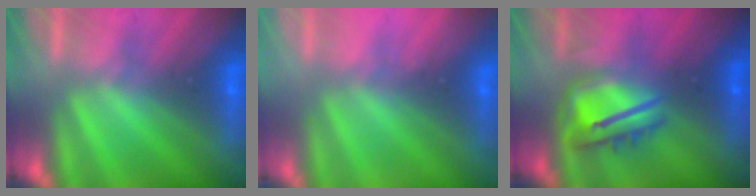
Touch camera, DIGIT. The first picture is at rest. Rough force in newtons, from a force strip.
{"total": 2.3}
{"total": 3.8}